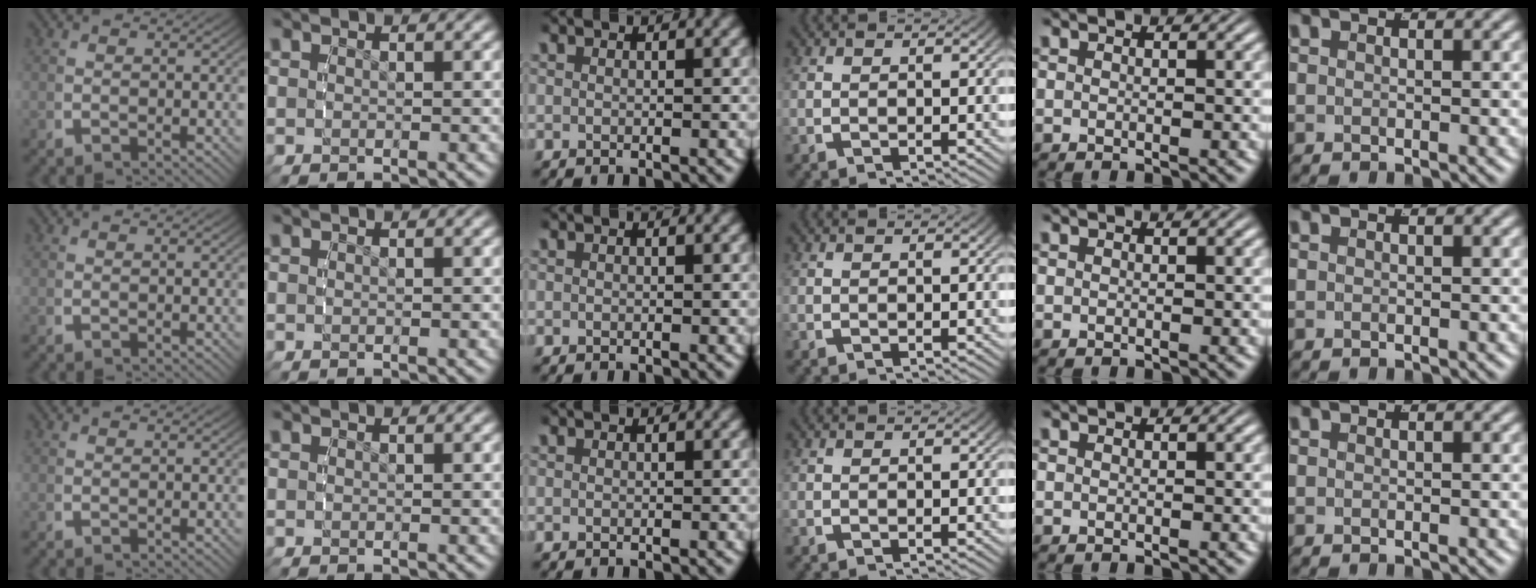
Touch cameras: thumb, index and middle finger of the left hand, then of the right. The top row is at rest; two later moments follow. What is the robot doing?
{"motion": "reach", "object": "pencil case"}